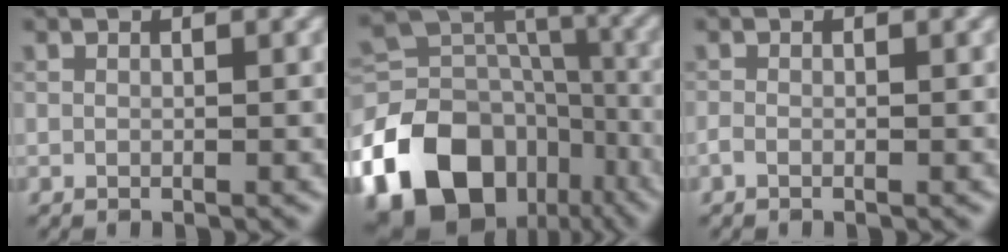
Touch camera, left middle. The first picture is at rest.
{"total": 18.4, "force": [-9.7, 13.0, 8.6], "torque": [-0.203, -0.022, -0.141]}
{"total": 0.6, "force": [-0.4, 0.2, 0.3], "torque": [-0.007, -0.002, -0.009]}